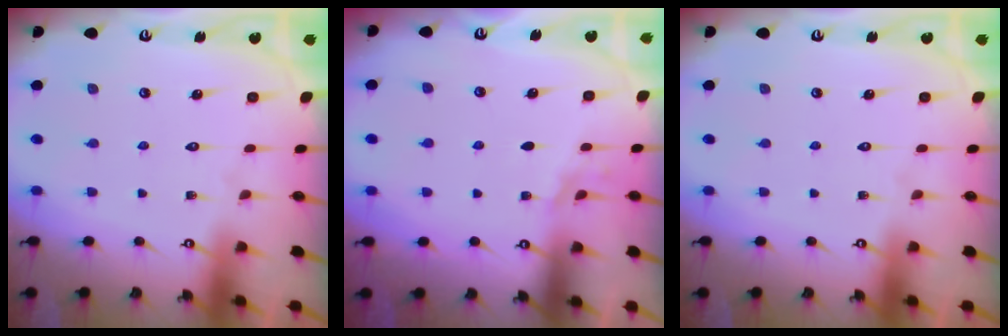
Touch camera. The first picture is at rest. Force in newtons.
{"total": 2.7, "press": 2.4, "slide": 1.4}
{"total": 0.0}